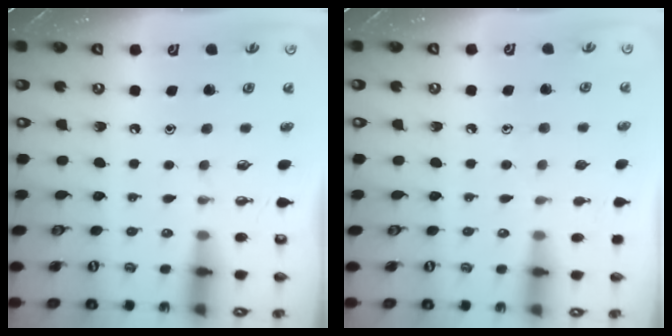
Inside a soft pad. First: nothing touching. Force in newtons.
{"total": 5.0, "press": 4.9, "slide": 0.5}